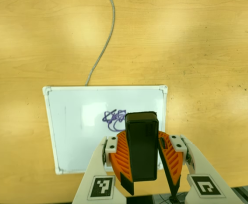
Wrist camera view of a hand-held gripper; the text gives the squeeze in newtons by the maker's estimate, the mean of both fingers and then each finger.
{"total": 9.6, "left": 10.1, "right": 9.2}